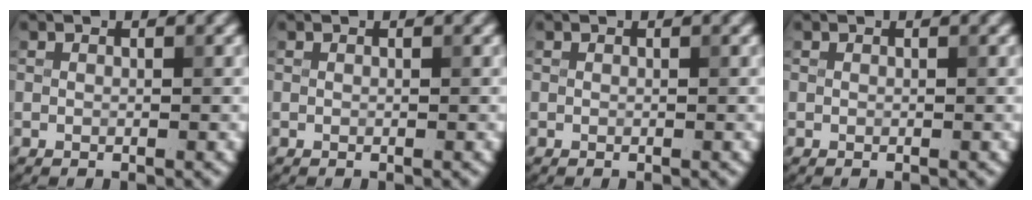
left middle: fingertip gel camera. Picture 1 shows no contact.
{"total": 0.0}
{"total": 0.0}
{"total": 0.0}